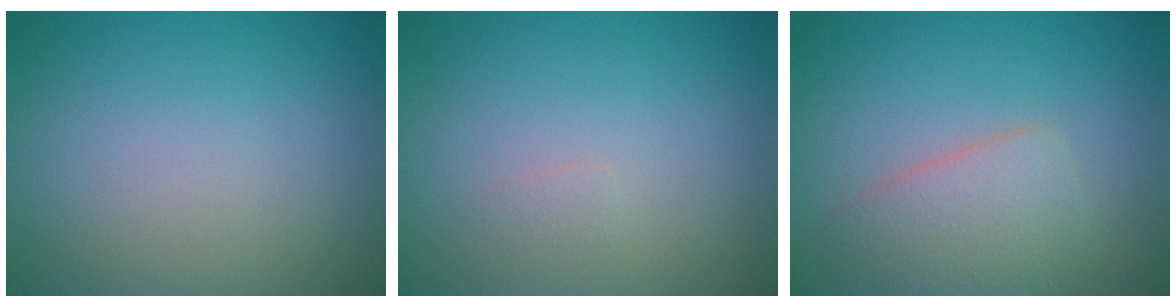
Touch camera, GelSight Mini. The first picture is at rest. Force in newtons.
{"total": 0.6, "press": 0.6, "slide": 0.0}
{"total": 3.6, "press": 3.6, "slide": 0.3}